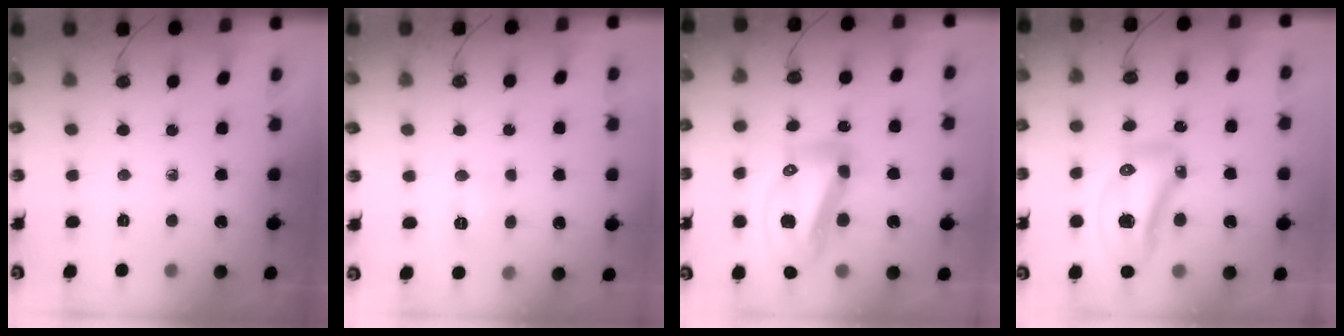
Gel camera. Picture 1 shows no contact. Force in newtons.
{"total": 5.2, "press": 5.2, "slide": 0.7}
{"total": 17.9, "press": 17.8, "slide": 2.1}
{"total": 14.8, "press": 14.6, "slide": 2.7}